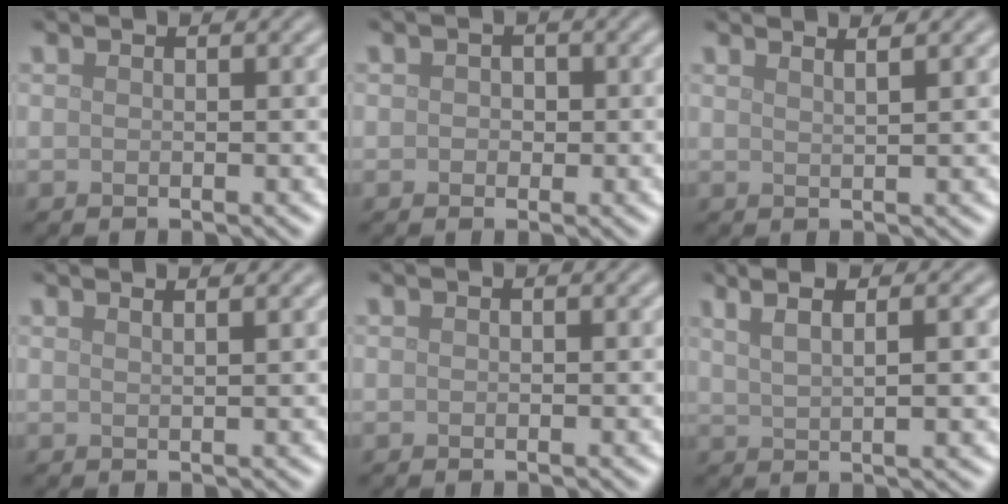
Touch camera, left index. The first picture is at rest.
{"total": 1.1, "force": [0.0, 1.0, 0.5], "torque": [-0.003, -0.001, -0.002]}
{"total": 2.6, "force": [2.0, 0.9, 1.4], "torque": [0.006, 0.012, 0.000]}
{"total": 2.6, "force": [1.8, 1.1, 1.5], "torque": [0.008, 0.011, -0.006]}
{"total": 0.0}
{"total": 5.8, "force": [2.8, 2.2, 4.6], "torque": [-0.057, 0.021, 0.023]}